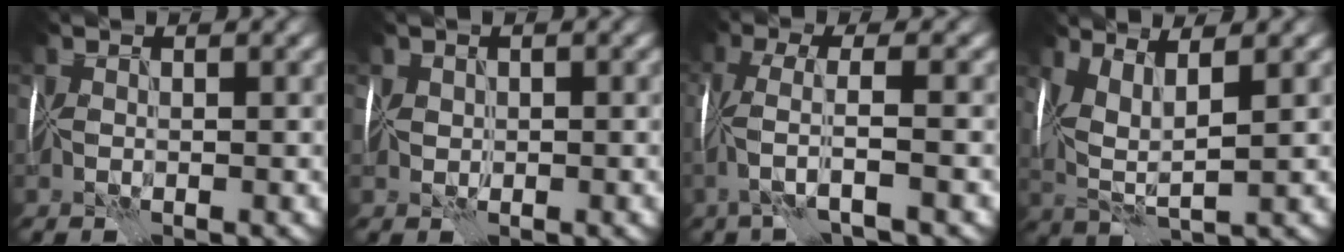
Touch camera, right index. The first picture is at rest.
{"total": 0.9, "force": [0.3, 0.8, 0.3], "torque": [-0.003, 0.004, 0.005]}
{"total": 3.4, "force": [-1.1, 0.3, 3.2], "torque": [-0.066, 0.011, -0.029]}
{"total": 4.8, "force": [1.9, 1.6, 4.0], "torque": [-0.094, -0.001, 0.039]}